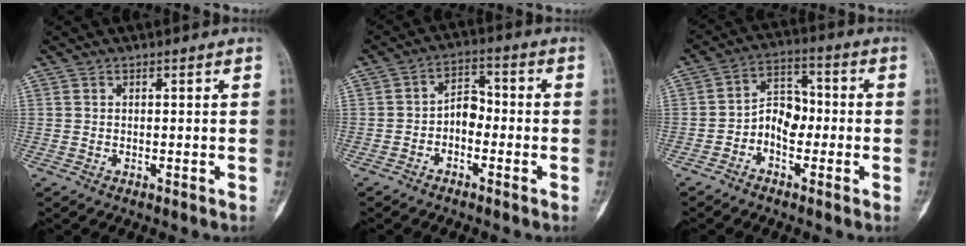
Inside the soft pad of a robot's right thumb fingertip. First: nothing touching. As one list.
[{"total": 5.0, "force": [-1.7, 3.4, 3.2], "torque": [-0.037, 0.031, -0.040]}, {"total": 7.0, "force": [-2.0, 4.9, 4.6], "torque": [-0.052, 0.035, -0.049]}]